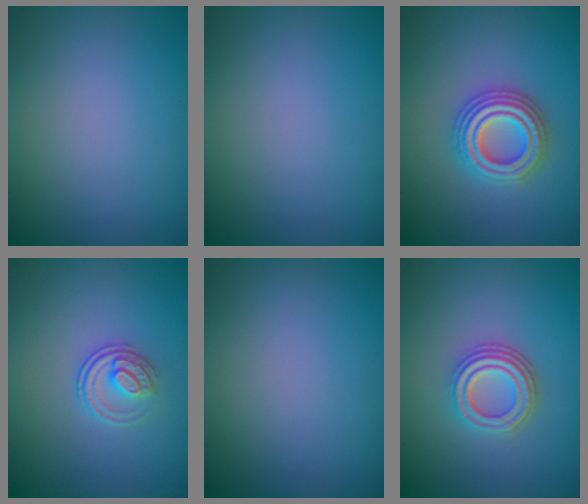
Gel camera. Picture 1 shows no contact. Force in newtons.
{"total": 0.0}
{"total": 4.4, "press": 4.4, "slide": 0.7}
{"total": 2.3, "press": 1.7, "slide": 1.5}
{"total": 0.0}
{"total": 4.0, "press": 3.1, "slide": 2.5}